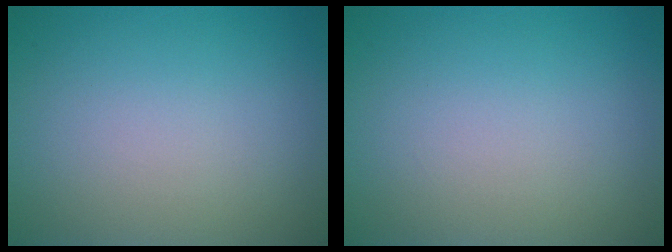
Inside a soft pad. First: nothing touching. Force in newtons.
{"total": 0.0}